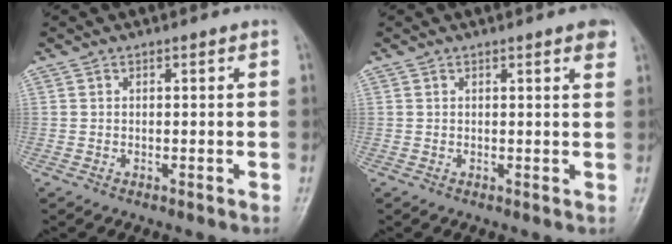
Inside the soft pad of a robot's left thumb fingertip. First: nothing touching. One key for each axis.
{"total": 2.4, "fx": 1.5, "fy": 0.3, "fz": 1.9, "tx": -0.020, "ty": -0.003, "tz": 0.015}